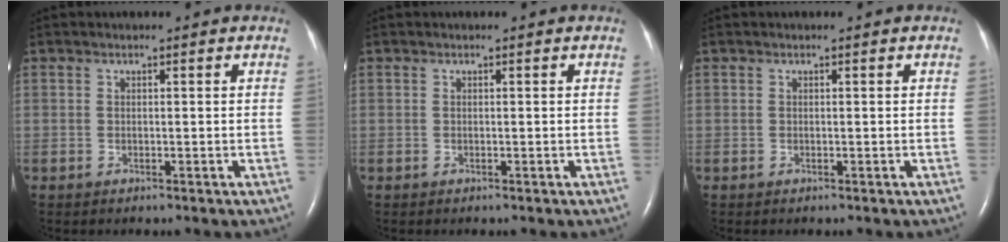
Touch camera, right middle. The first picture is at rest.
{"total": 0.0}
{"total": 0.0}